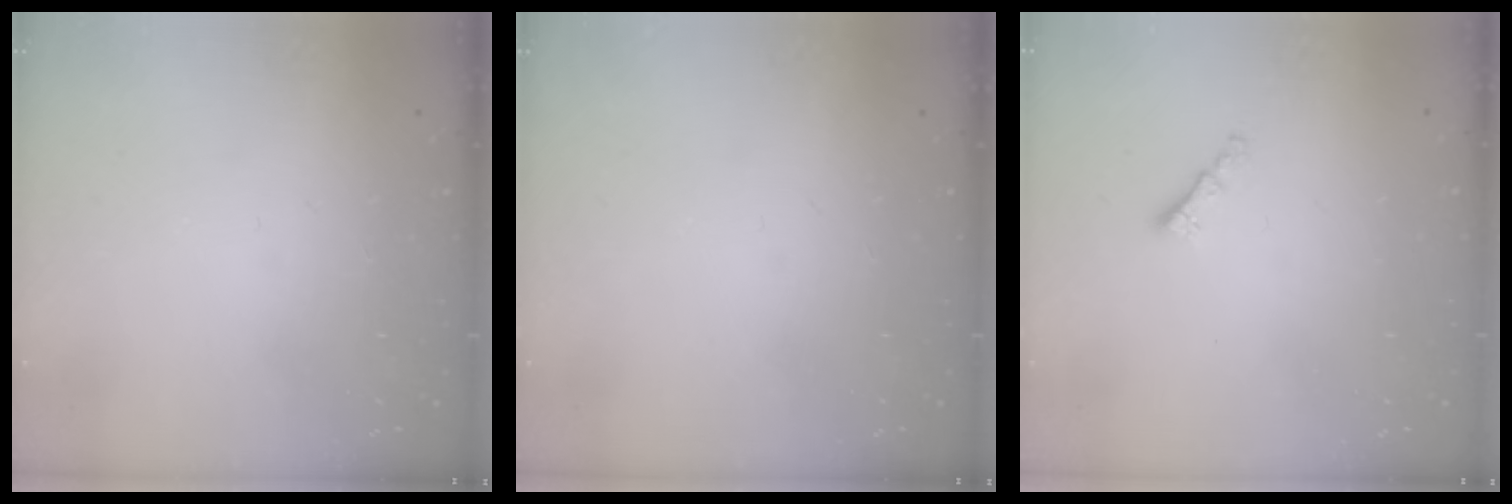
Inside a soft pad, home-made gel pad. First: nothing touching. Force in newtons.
{"total": 0.0}
{"total": 1.2, "press": 1.1, "slide": 0.5}